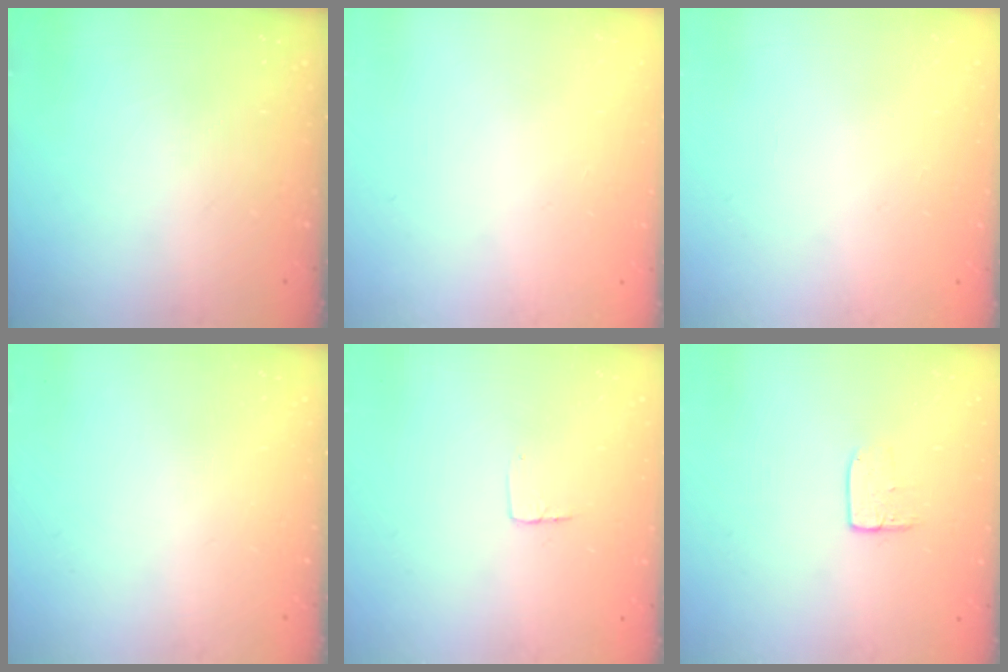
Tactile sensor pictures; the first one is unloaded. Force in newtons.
{"total": 0.0}
{"total": 0.0}
{"total": 0.0}
{"total": 2.9, "press": 2.9, "slide": 0.2}
{"total": 5.4, "press": 5.4, "slide": 0.4}